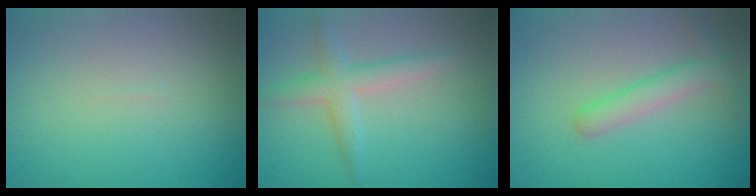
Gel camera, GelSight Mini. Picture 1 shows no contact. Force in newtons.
{"total": 2.8, "press": 2.8, "slide": 0.0}
{"total": 2.6, "press": 2.6, "slide": 0.1}